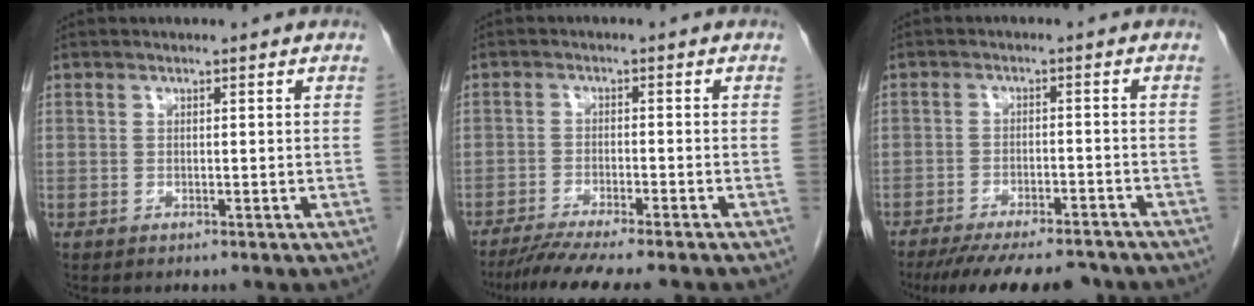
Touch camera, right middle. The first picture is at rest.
{"total": 9.2, "force": [-7.9, -0.2, 4.7], "torque": [-0.060, -0.021, -0.123]}
{"total": 14.2, "force": [-12.4, 3.3, 6.3], "torque": [-0.112, -0.015, -0.173]}